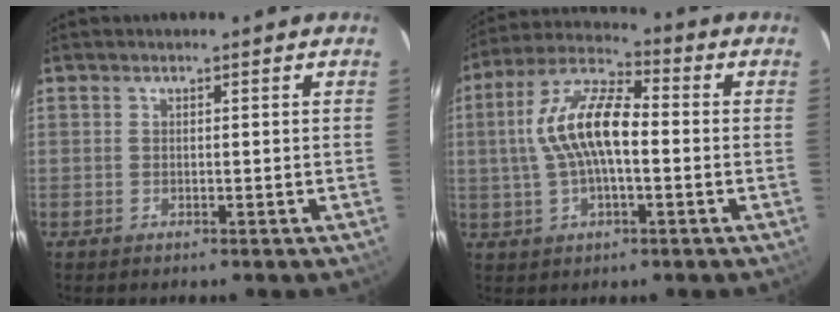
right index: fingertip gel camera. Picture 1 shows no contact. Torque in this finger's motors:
{"motor_torque": [0.76, 0.20, 0.40, 0.21]}